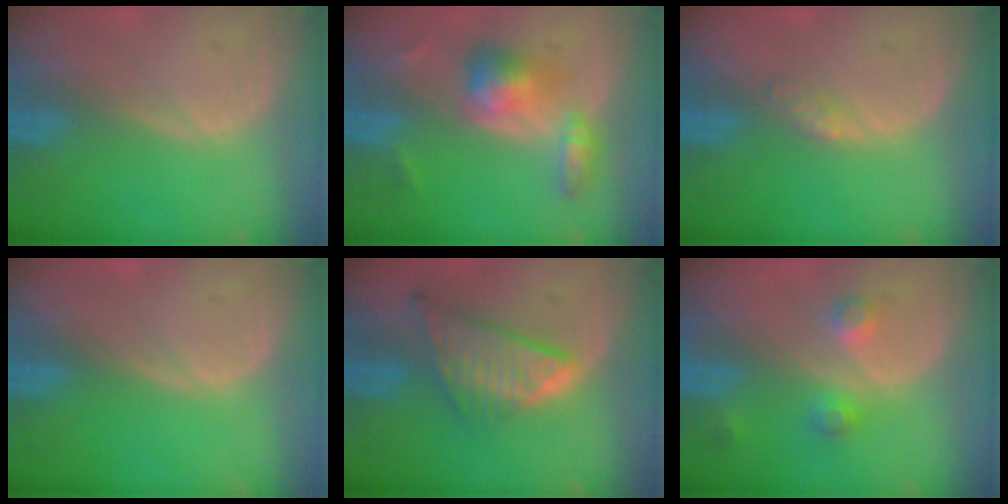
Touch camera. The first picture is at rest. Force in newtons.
{"total": 5.7, "press": 5.7, "slide": 0.6}
{"total": 1.4, "press": 1.4, "slide": 0.1}
{"total": 0.0}
{"total": 8.6, "press": 7.3, "slide": 4.5}
{"total": 3.6, "press": 3.4, "slide": 1.1}